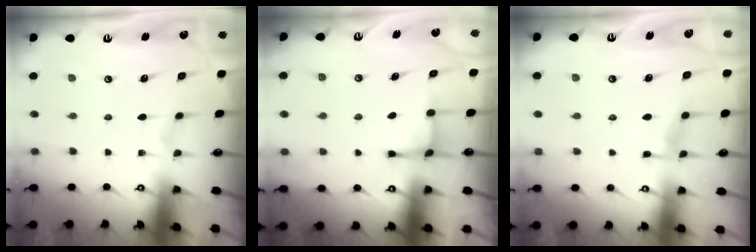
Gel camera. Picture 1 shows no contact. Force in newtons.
{"total": 2.9, "press": 2.9, "slide": 0.4}
{"total": 4.5, "press": 4.5, "slide": 0.5}